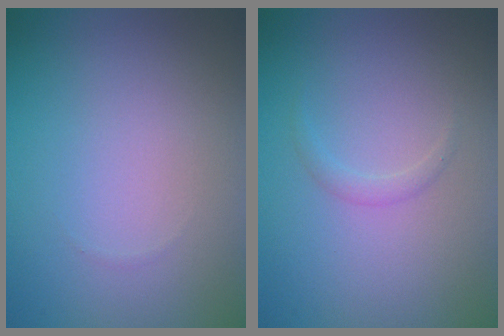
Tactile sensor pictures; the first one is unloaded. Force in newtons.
{"total": 0.9, "press": 0.9, "slide": 0.0}